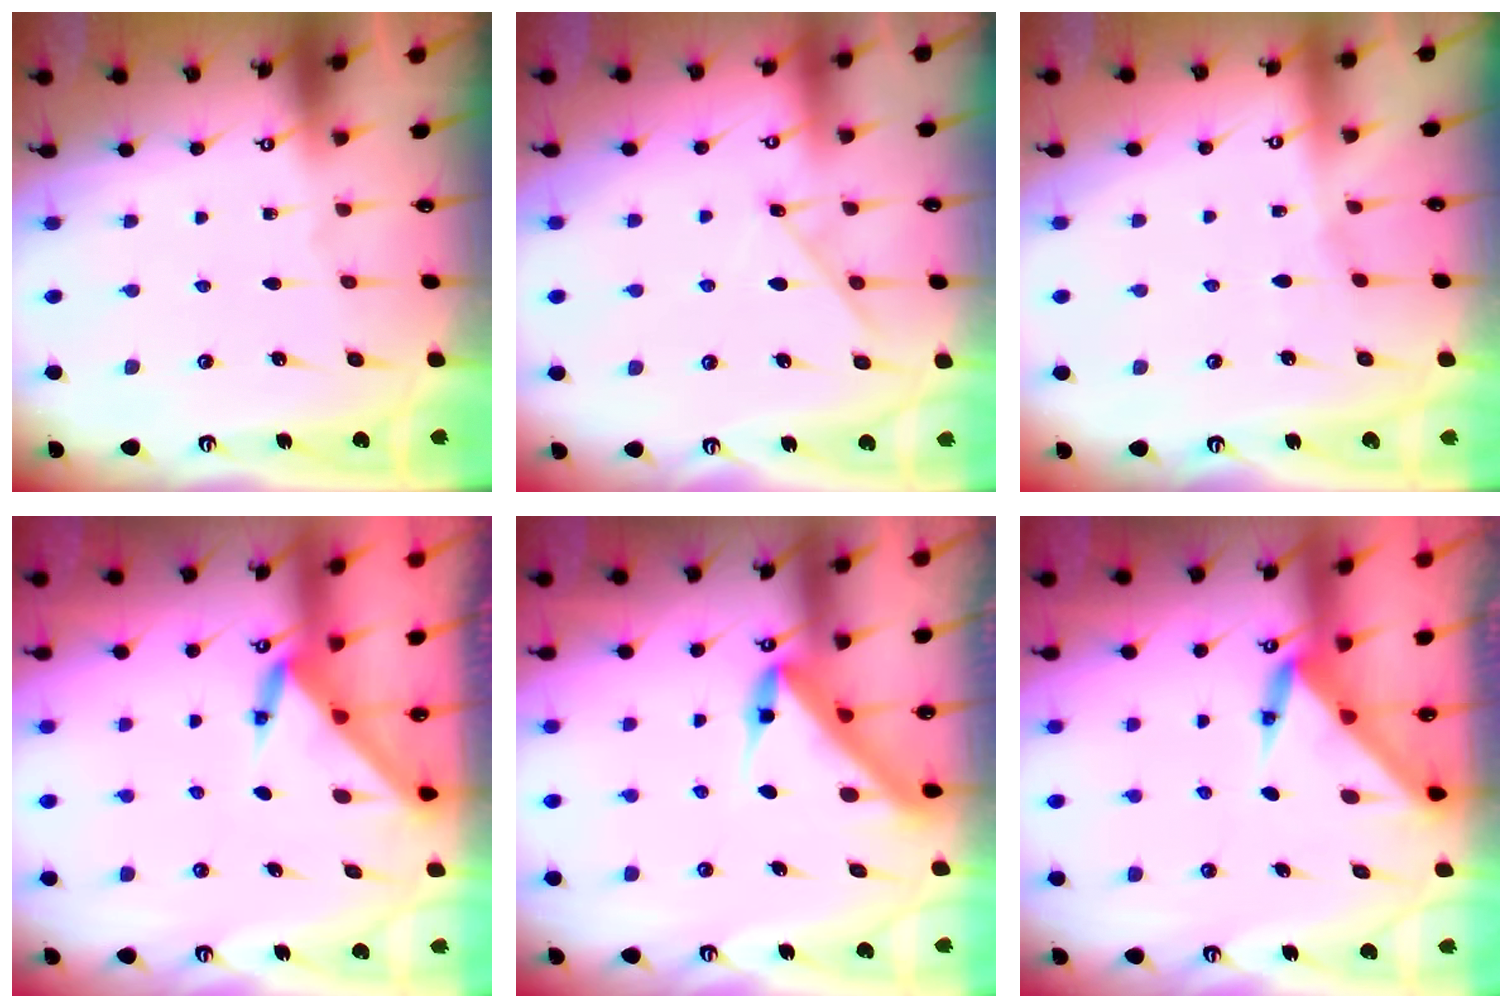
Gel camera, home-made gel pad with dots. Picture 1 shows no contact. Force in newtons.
{"total": 4.4, "press": 4.4, "slide": 0.7}
{"total": 2.2, "press": 2.1, "slide": 0.4}
{"total": 3.2, "press": 3.2, "slide": 0.1}
{"total": 6.4, "press": 6.4, "slide": 0.3}
{"total": 3.4, "press": 3.4, "slide": 0.1}